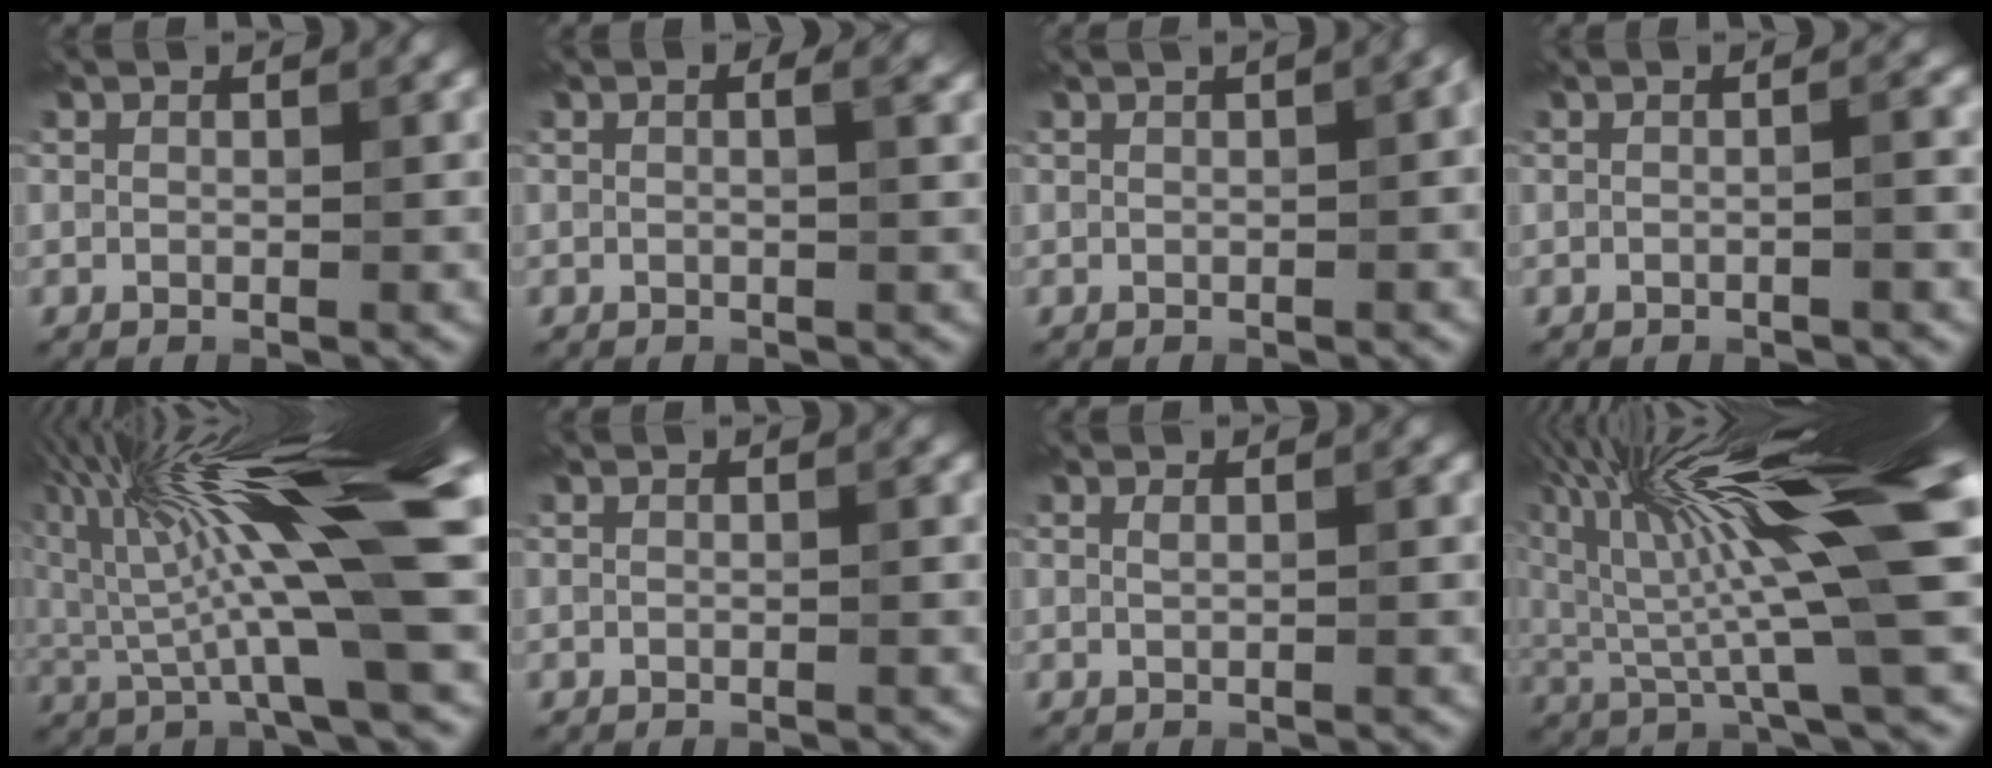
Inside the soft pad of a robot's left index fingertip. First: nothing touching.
{"total": 1.8, "force": [0.4, 0.6, 1.6], "torque": [-0.019, -0.002, -0.001]}
{"total": 3.7, "force": [0.8, 1.7, 3.2], "torque": [-0.012, 0.026, 0.006]}
{"total": 1.9, "force": [-0.2, 0.6, 1.8], "torque": [-0.010, -0.001, -0.012]}
{"total": 15.7, "force": [3.2, 3.0, 15.1], "torque": [-0.250, 0.020, 0.055]}
{"total": 0.0}
{"total": 0.8, "force": [0.2, 0.3, 0.8], "torque": [-0.010, 0.002, 0.000]}
{"total": 15.5, "force": [5.1, 2.8, 14.3], "torque": [-0.232, 0.024, 0.089]}